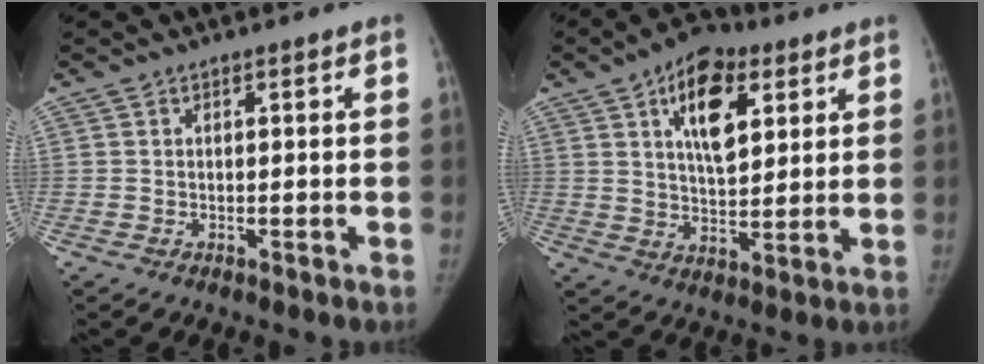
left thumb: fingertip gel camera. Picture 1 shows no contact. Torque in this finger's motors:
{"motor_torque": [1.45, 0.84, 1.58, -0.75, 0.39]}